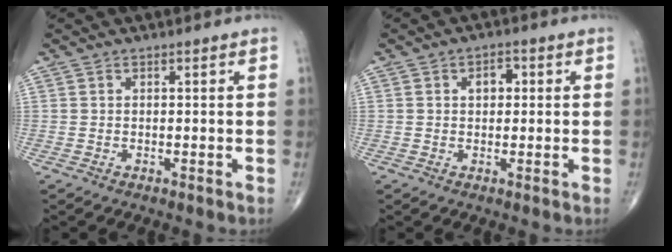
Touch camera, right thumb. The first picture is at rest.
{"total": 3.0, "force": [0.7, 2.1, 2.1], "torque": [-0.023, 0.007, 0.008]}